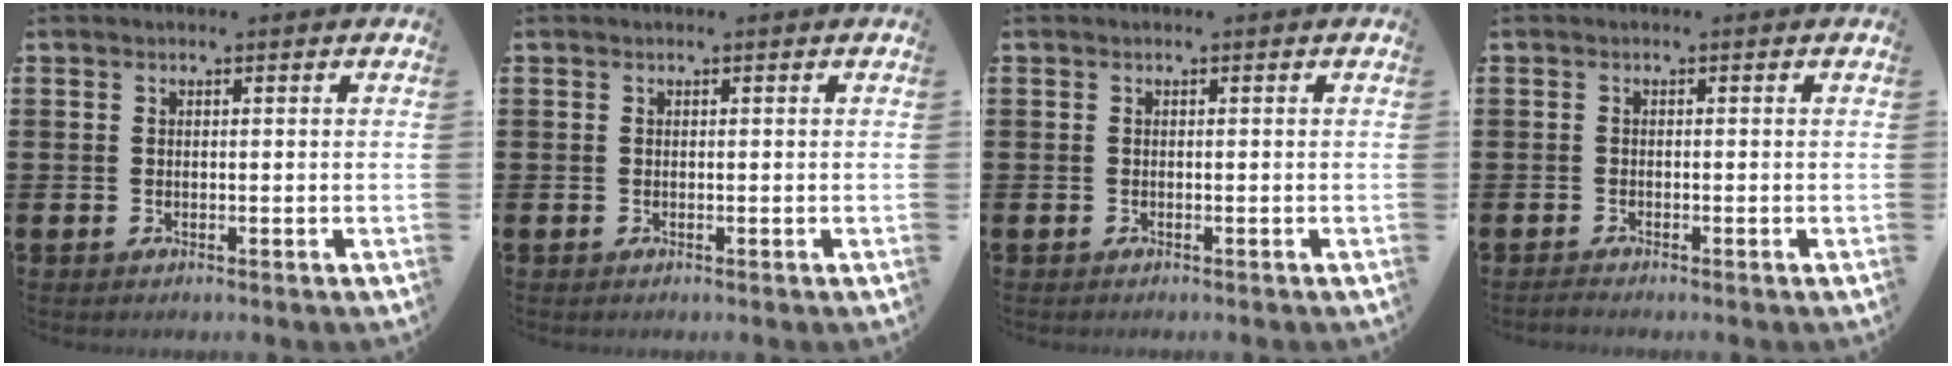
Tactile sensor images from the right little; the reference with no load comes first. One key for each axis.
{"total": 0.0}
{"total": 0.0}
{"total": 0.6, "fx": -0.5, "fy": 0.0, "fz": 0.2, "tx": -0.003, "ty": -0.002, "tz": -0.011}